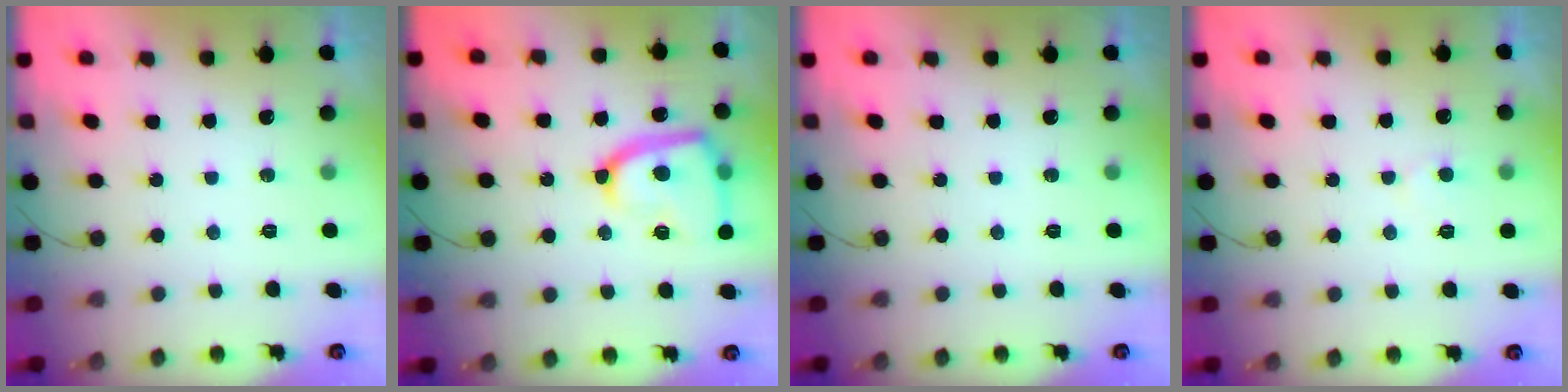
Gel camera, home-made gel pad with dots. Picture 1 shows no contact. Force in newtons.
{"total": 16.7, "press": 16.7, "slide": 1.3}
{"total": 0.0}
{"total": 5.3, "press": 5.2, "slide": 0.4}